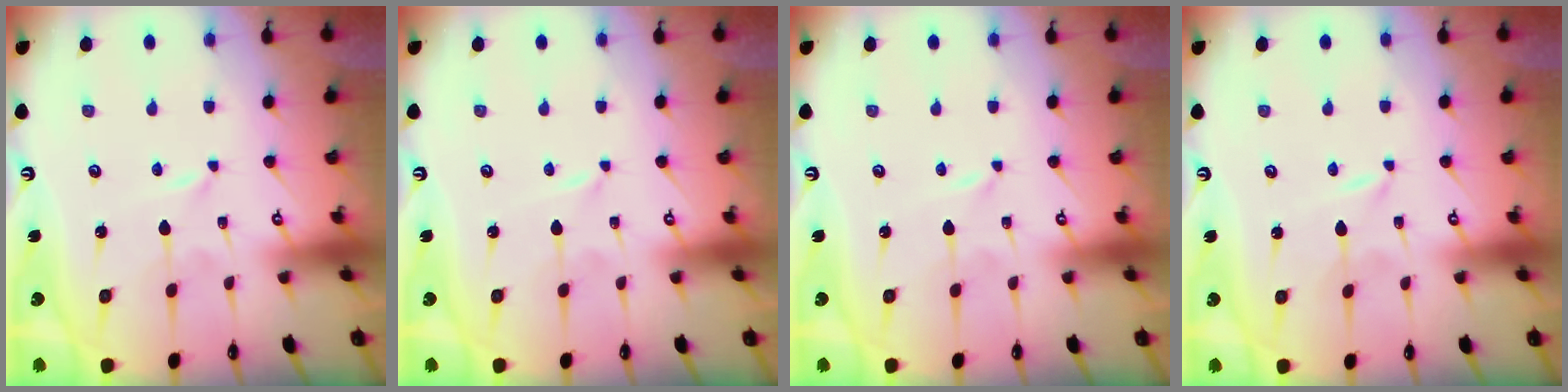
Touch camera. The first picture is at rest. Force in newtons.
{"total": 0.0}
{"total": 0.0}
{"total": 0.0}